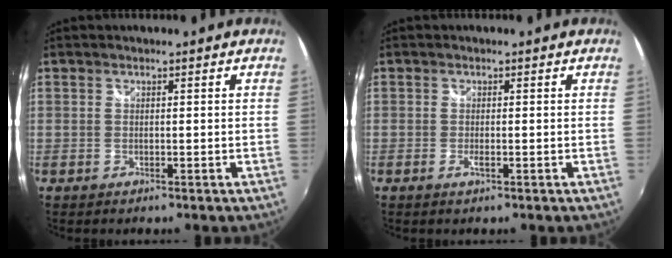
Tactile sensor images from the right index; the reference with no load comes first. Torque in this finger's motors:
{"motor_torque": [0.00, 0.00, 0.00, 0.00]}